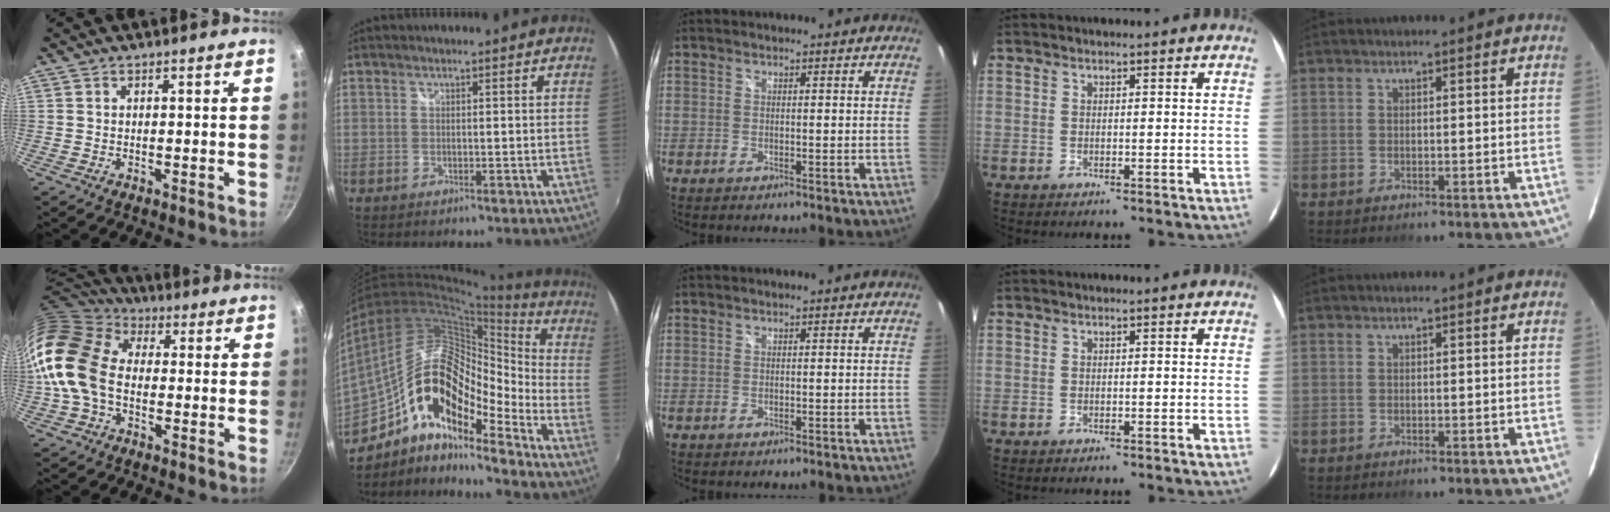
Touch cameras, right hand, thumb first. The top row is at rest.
{"thumb": {"total": 16.7, "force": [-1.2, 12.0, 11.6], "torque": [-0.210, 0.034, -0.040]}, "index": {"total": 21.6, "force": [-9.8, 9.4, 16.8], "torque": [-0.293, -0.020, -0.192]}}